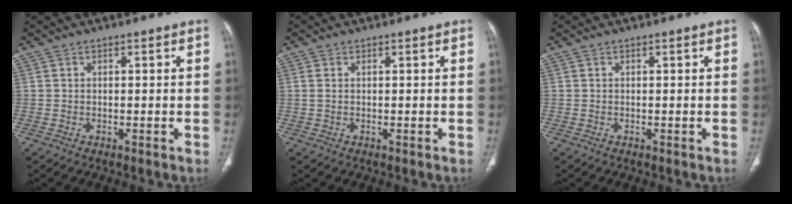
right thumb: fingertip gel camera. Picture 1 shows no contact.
{"total": 1.0, "force": [0.2, 0.5, 0.8], "torque": [-0.026, 0.008, 0.009]}
{"total": 0.0}